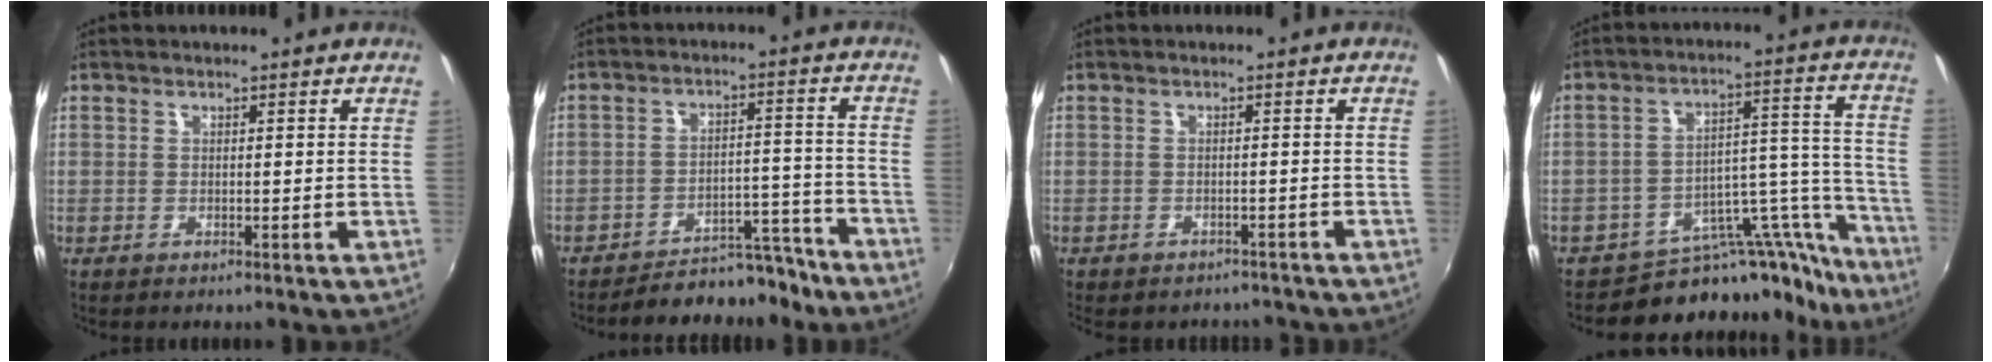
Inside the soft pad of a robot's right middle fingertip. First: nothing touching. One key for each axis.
{"total": 12.4, "fx": -11.2, "fy": 3.9, "fz": 3.6, "tx": -0.070, "ty": 0.029, "tz": -0.143}
{"total": 7.3, "fx": -6.4, "fy": 2.7, "fz": 2.2, "tx": -0.052, "ty": -0.017, "tz": -0.084}
{"total": 17.6, "fx": -16.4, "fy": 5.8, "fz": 2.4, "tx": -0.018, "ty": 0.068, "tz": -0.239}